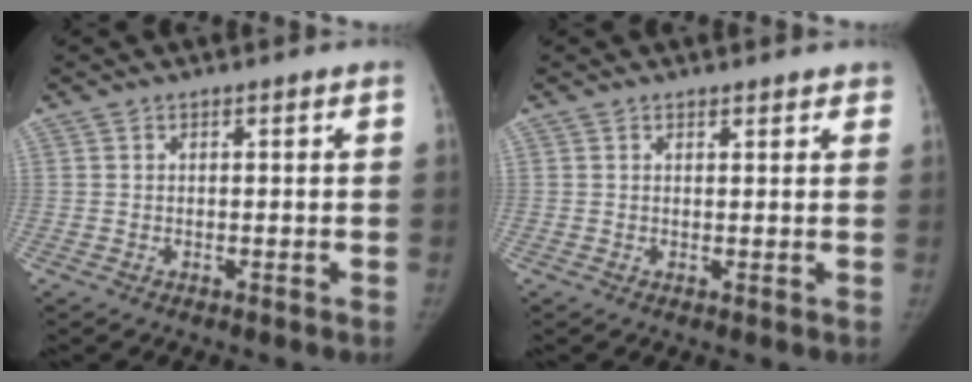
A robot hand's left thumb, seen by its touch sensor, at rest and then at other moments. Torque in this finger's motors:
{"motor_torque": [-0.14, -0.07, -0.08, 0.10, -0.02]}